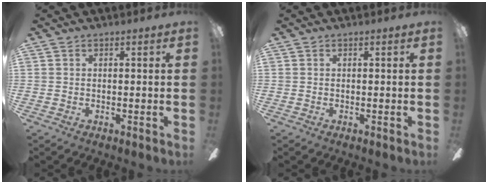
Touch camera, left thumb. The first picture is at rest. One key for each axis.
{"total": 0.0}